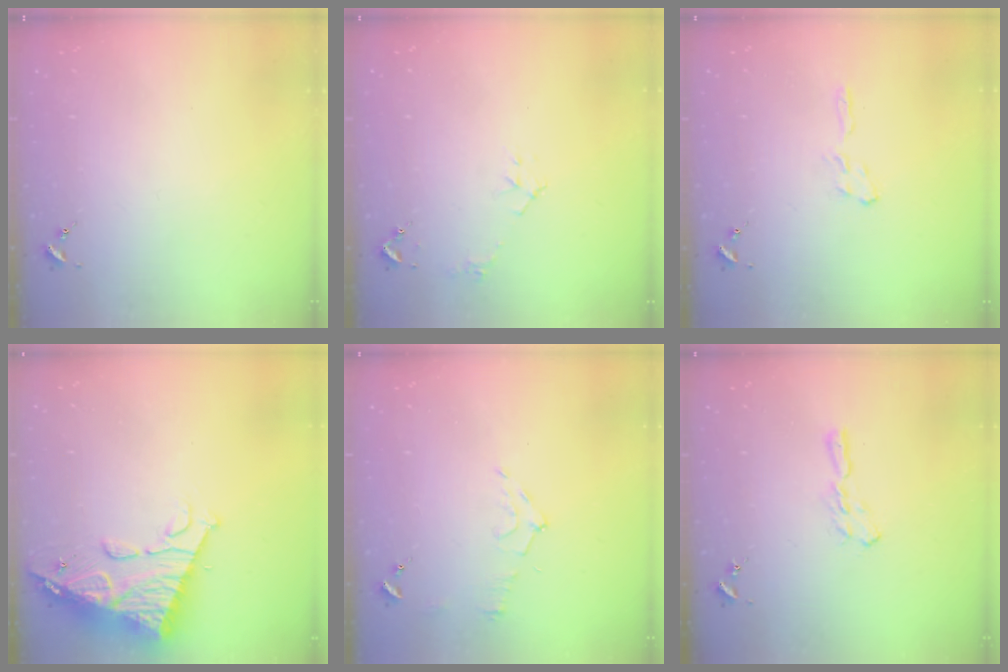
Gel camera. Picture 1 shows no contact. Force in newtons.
{"total": 5.3, "press": 5.3, "slide": 0.7}
{"total": 4.5, "press": 4.5, "slide": 0.5}
{"total": 14.9, "press": 14.8, "slide": 1.5}
{"total": 7.4, "press": 7.4, "slide": 0.7}
{"total": 5.8, "press": 5.8, "slide": 0.5}